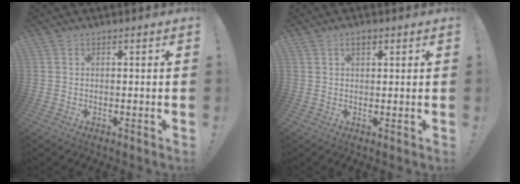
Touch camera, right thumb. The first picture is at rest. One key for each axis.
{"total": 2.1, "fx": 1.2, "fy": 1.1, "fz": 1.3, "tx": -0.023, "ty": 0.002, "tz": 0.022}